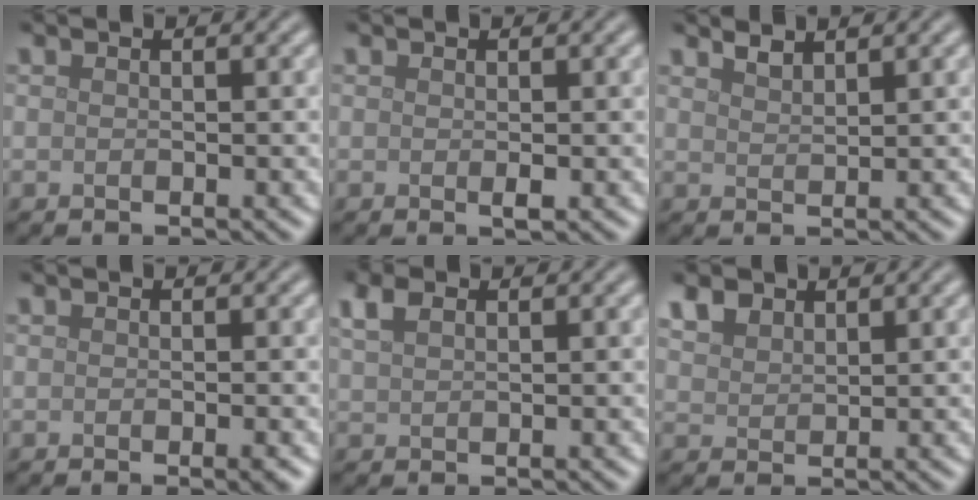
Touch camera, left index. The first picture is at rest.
{"total": 0.7, "force": [0.0, 0.2, 0.7], "torque": [-0.014, -0.002, 0.000]}
{"total": 1.3, "force": [1.3, 0.2, 0.3], "torque": [-0.005, -0.001, 0.026]}
{"total": 1.1, "force": [-0.4, 0.2, 1.0], "torque": [-0.012, -0.003, -0.007]}
{"total": 2.2, "force": [1.4, 1.2, 1.3], "torque": [-0.032, 0.007, 0.031]}
{"total": 2.5, "force": [1.9, 1.5, 0.9], "torque": [-0.027, 0.007, 0.040]}